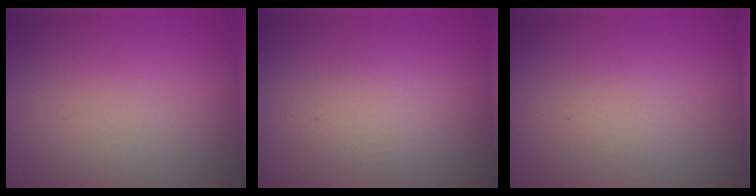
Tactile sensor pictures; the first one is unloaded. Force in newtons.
{"total": 1.5, "press": 1.5, "slide": 0.1}
{"total": 1.1, "press": 1.1, "slide": 0.1}